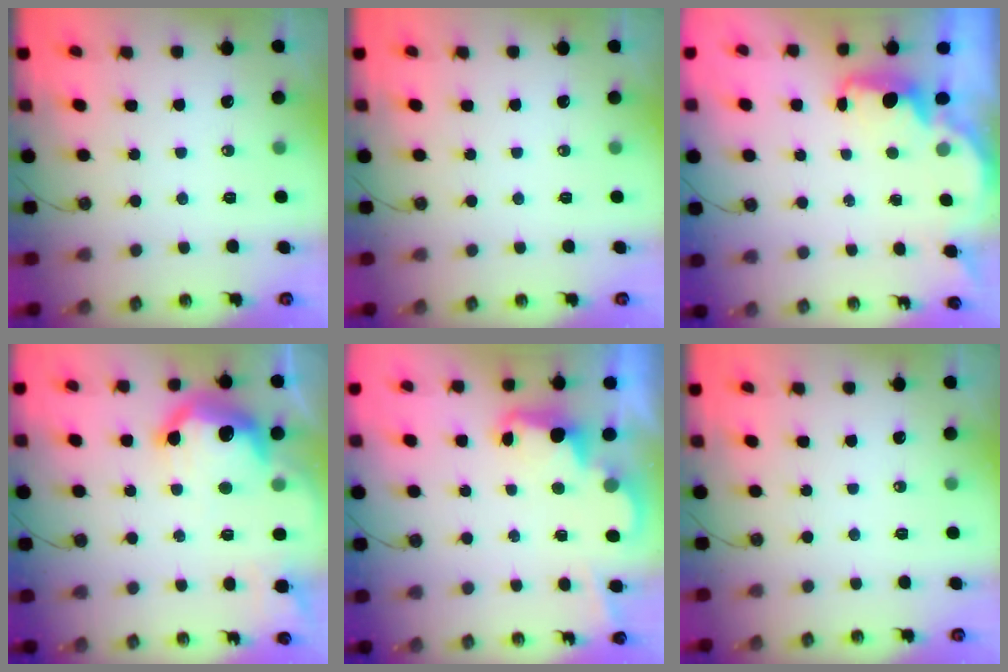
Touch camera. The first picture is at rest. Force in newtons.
{"total": 0.0}
{"total": 1.8, "press": 1.6, "slide": 0.7}
{"total": 15.3, "press": 15.3, "slide": 0.7}
{"total": 2.6, "press": 2.5, "slide": 0.6}
{"total": 0.0}